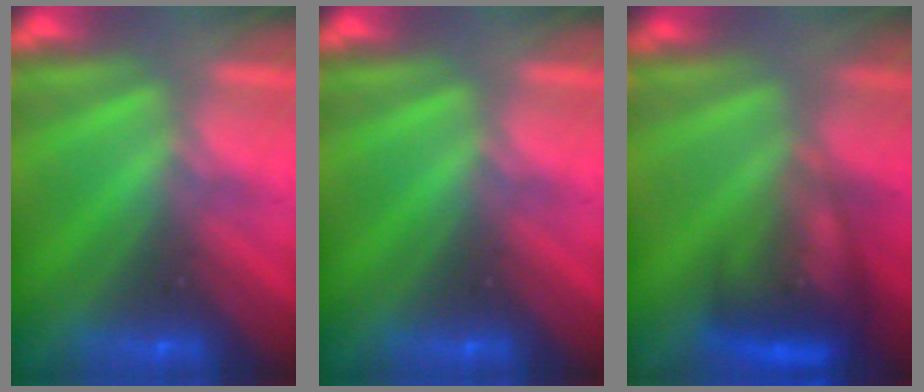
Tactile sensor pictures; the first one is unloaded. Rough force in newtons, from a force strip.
{"total": 0.0}
{"total": 7.1}